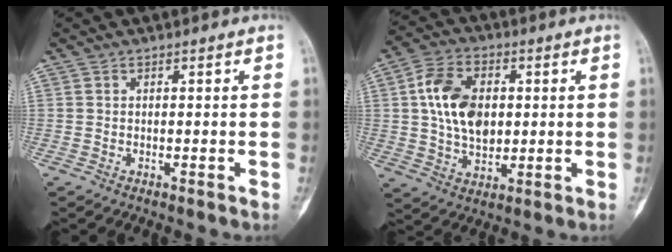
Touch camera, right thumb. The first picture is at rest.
{"total": 12.7, "force": [1.8, 8.4, 9.4], "torque": [-0.152, 0.002, 0.032]}